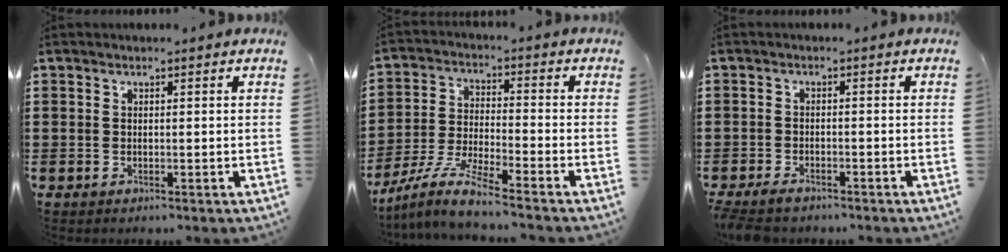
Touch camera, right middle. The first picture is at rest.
{"total": 6.3, "force": [-5.5, 0.0, 3.1], "torque": [-0.080, -0.019, -0.112]}
{"total": 1.9, "force": [-1.7, 0.6, 0.7], "torque": [-0.022, 0.000, -0.037]}